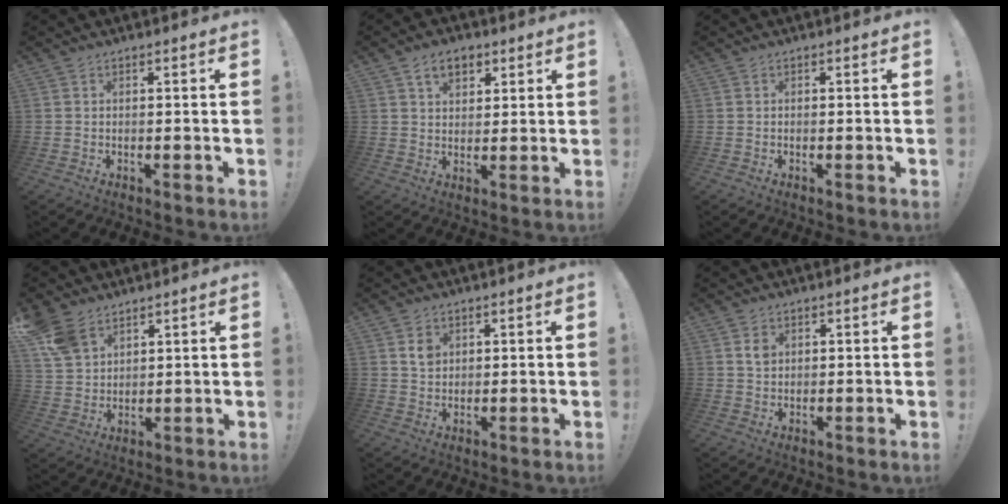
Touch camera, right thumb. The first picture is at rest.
{"total": 7.2, "force": [3.9, 4.6, 4.0], "torque": [-0.053, -0.007, 0.069]}
{"total": 0.0}
{"total": 8.8, "force": [6.0, 5.5, 3.5], "torque": [-0.066, -0.029, 0.123]}
{"total": 3.4, "force": [1.5, 2.6, 1.7], "torque": [-0.008, -0.008, 0.023]}
{"total": 2.5, "force": [1.0, 1.9, 1.3], "torque": [-0.006, -0.006, 0.015]}